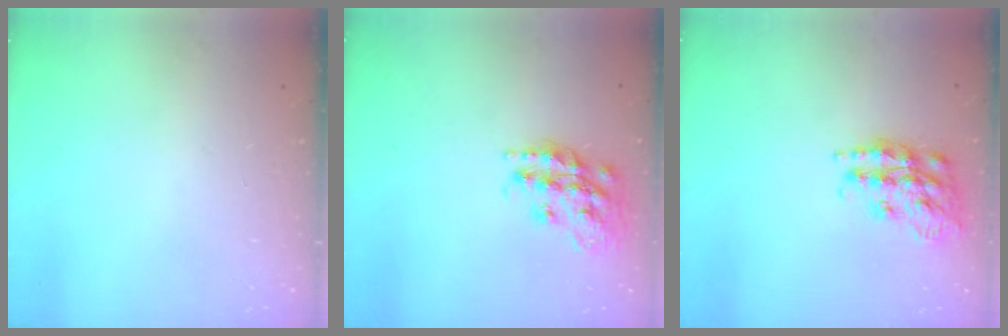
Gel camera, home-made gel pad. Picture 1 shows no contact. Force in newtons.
{"total": 18.3, "press": 18.3, "slide": 1.0}
{"total": 18.2, "press": 18.2, "slide": 1.2}